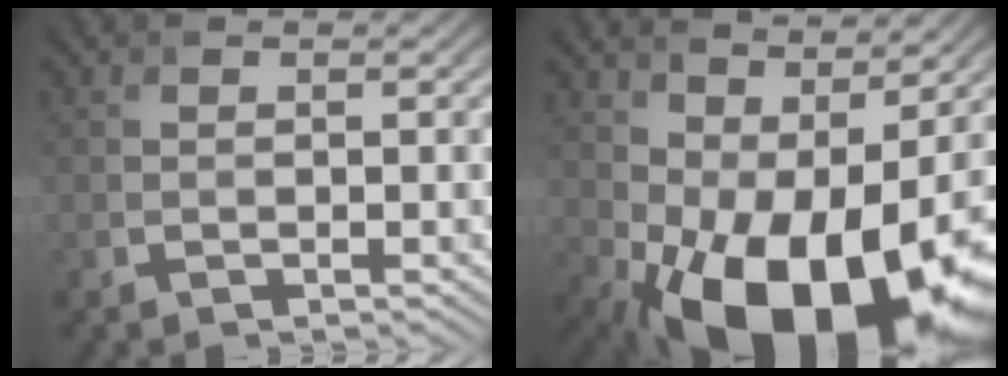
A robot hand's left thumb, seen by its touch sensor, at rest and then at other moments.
{"total": 16.3, "force": [-2.4, 8.4, 13.7], "torque": [-0.205, -0.008, -0.028]}